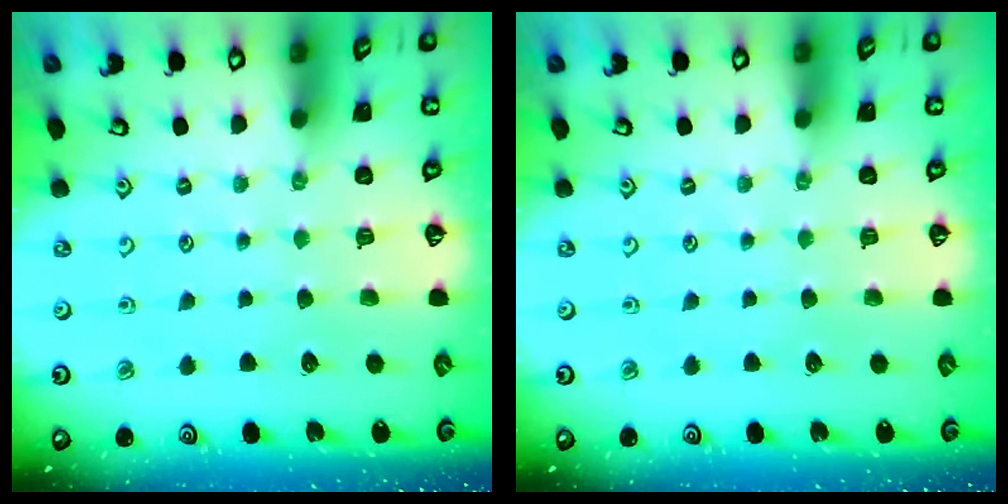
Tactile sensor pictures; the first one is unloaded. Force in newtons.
{"total": 0.0}